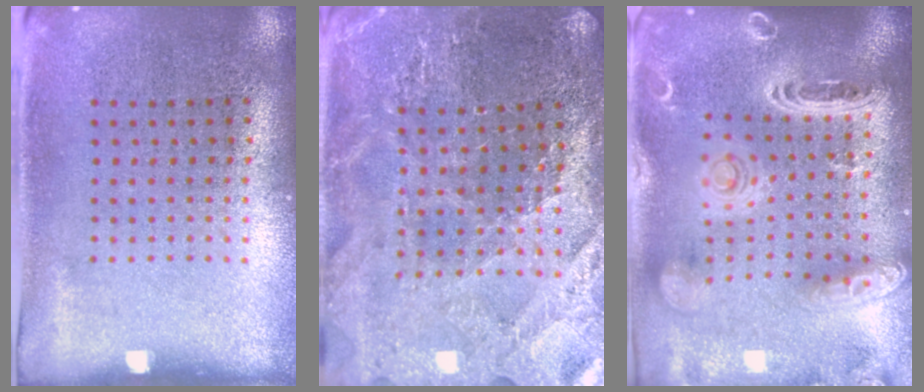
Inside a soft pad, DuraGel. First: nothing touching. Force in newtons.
{"total": 3.0, "press": 2.9, "slide": 0.4}
{"total": 3.6, "press": 2.9, "slide": 2.2}